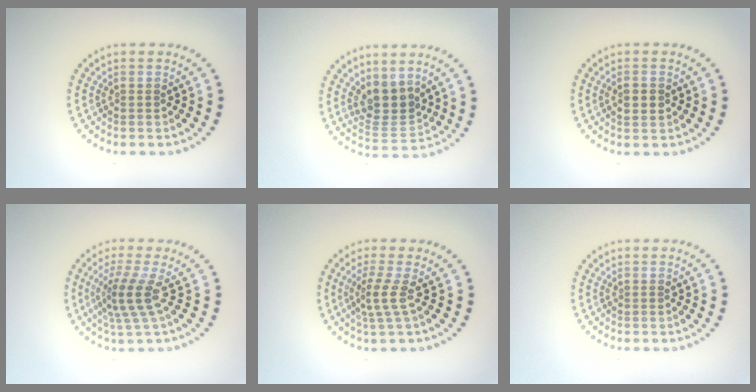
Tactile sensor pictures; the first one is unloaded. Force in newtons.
{"total": 3.4, "press": 2.8, "slide": 2.0}
{"total": 1.5, "press": 1.5, "slide": 0.2}
{"total": 3.2, "press": 2.3, "slide": 2.3}
{"total": 2.3, "press": 1.5, "slide": 1.7}
{"total": 0.0}